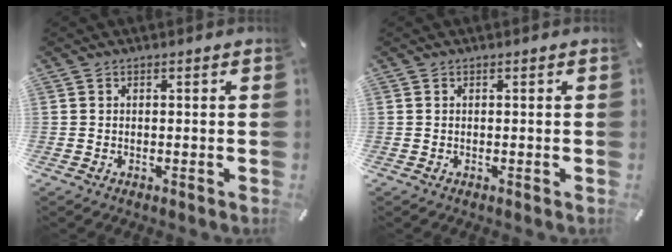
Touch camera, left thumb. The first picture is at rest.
{"total": 0.0}